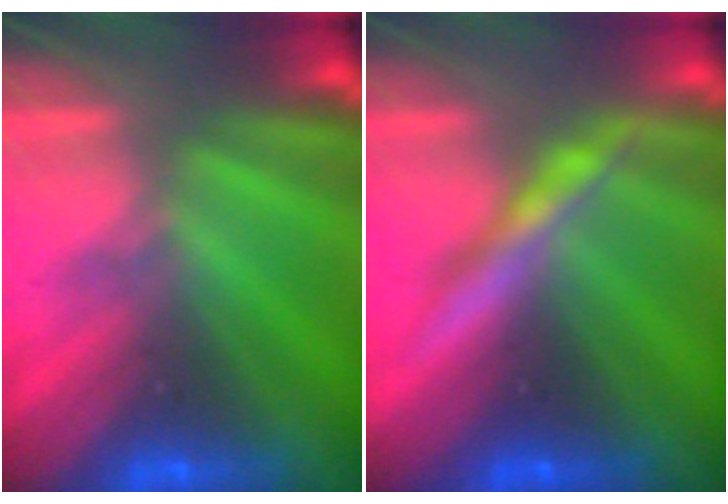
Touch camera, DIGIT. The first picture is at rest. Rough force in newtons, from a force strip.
{"total": 3.9}